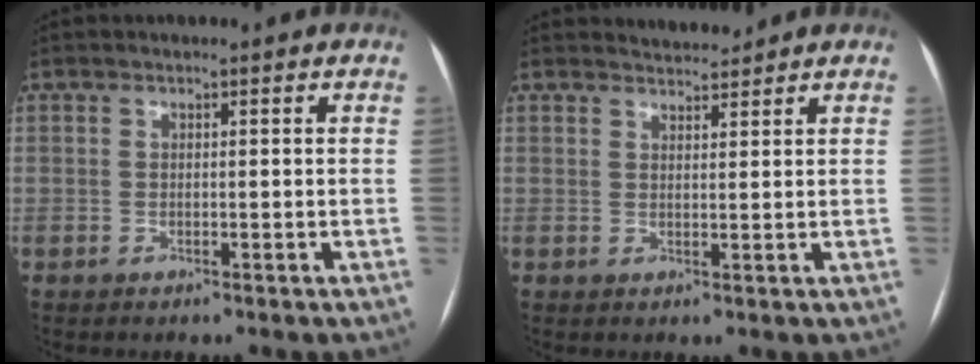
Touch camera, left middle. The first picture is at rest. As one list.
[{"total": 2.4, "force": [2.3, 0.1, -0.2], "torque": [-0.004, 0.006, 0.043]}]